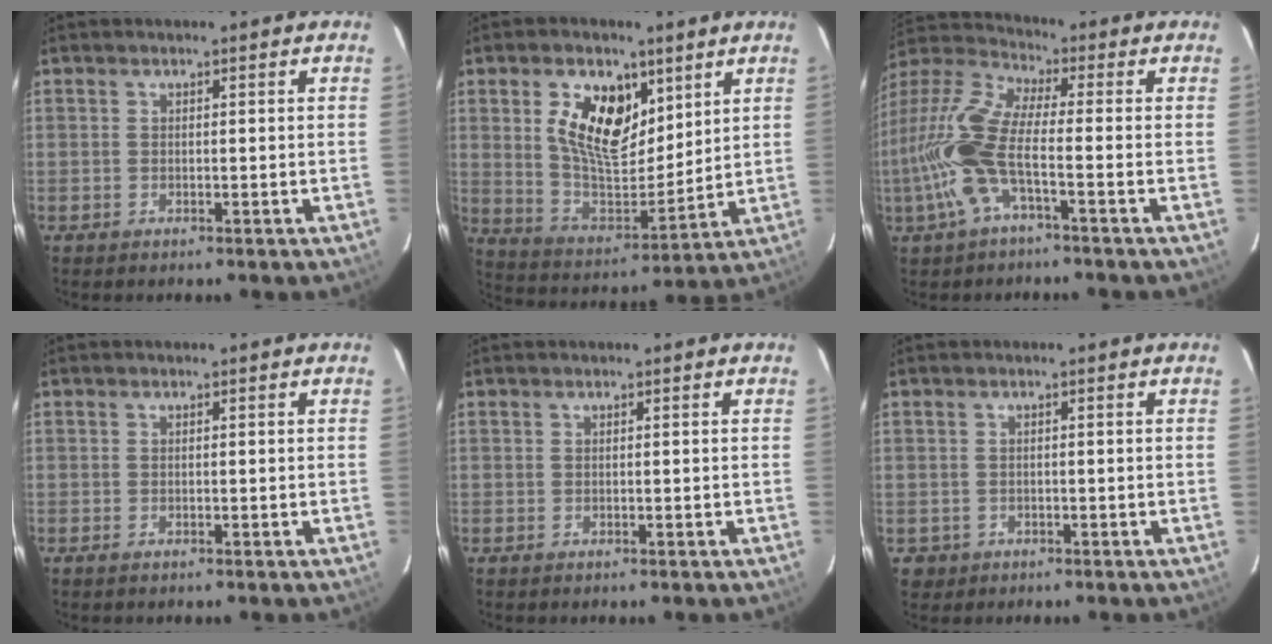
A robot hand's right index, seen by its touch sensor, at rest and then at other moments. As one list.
[{"total": 14.4, "force": [5.9, 7.9, 10.5], "torque": [-0.193, 0.003, 0.115]}, {"total": 13.4, "force": [-3.6, 3.5, 12.4], "torque": [-0.272, 0.002, -0.077]}, {"total": 0.5, "force": [-0.4, 0.2, 0.3], "torque": [-0.008, 0.000, -0.007]}, {"total": 0.0}, {"total": 2.8, "force": [-0.7, 2.6, 0.4], "torque": [-0.008, 0.005, -0.004]}]